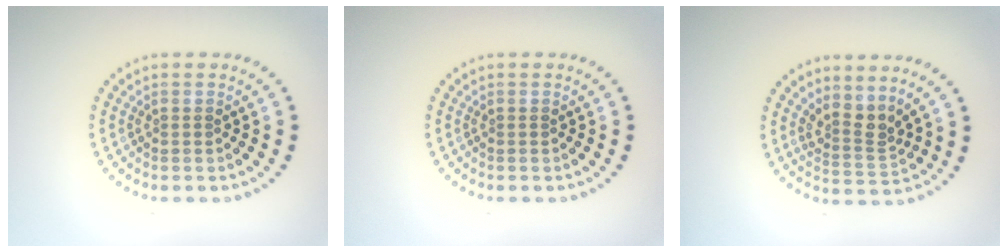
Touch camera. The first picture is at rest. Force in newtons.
{"total": 0.0}
{"total": 2.6, "press": 1.8, "slide": 1.9}